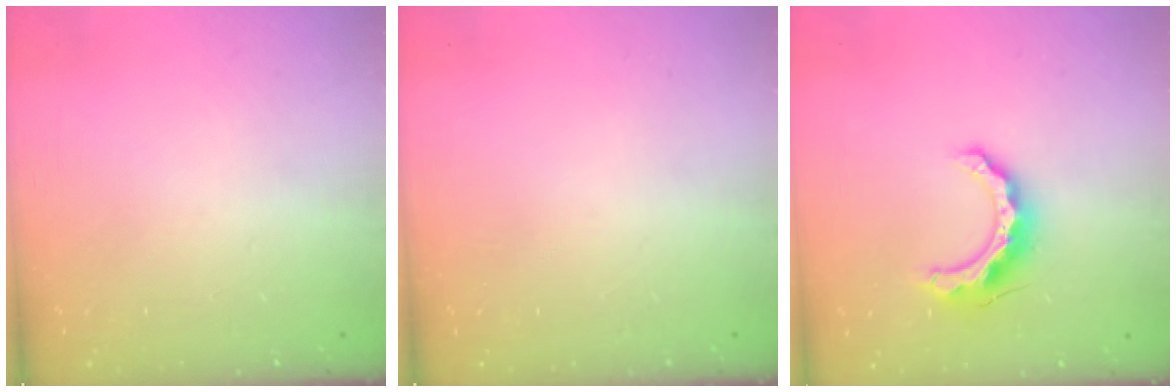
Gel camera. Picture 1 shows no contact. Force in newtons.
{"total": 0.0}
{"total": 10.8, "press": 10.8, "slide": 0.4}